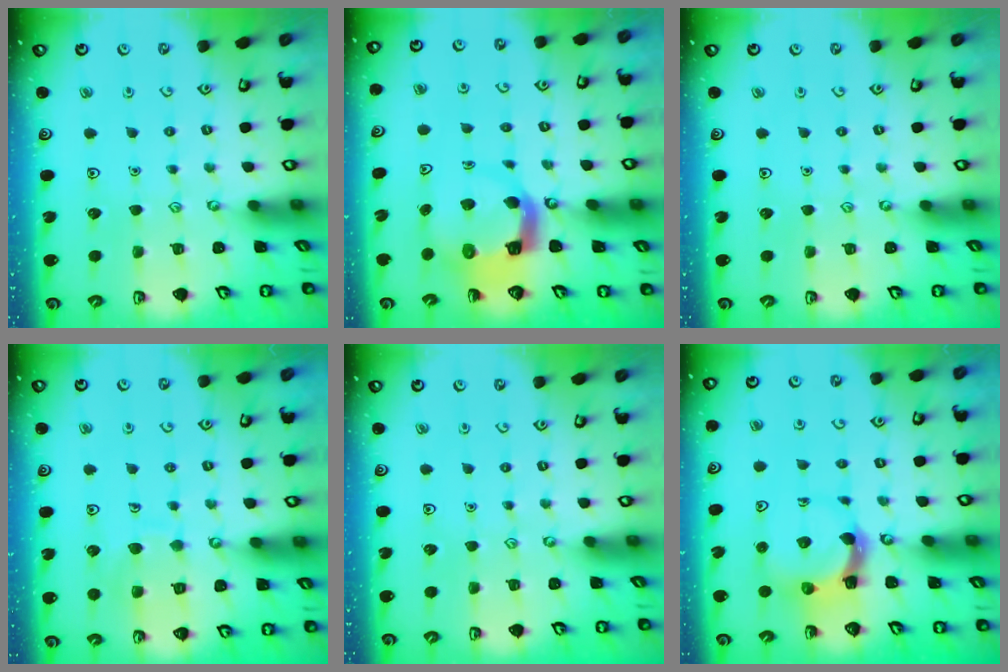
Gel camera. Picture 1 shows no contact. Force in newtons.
{"total": 5.9, "press": 5.8, "slide": 1.0}
{"total": 0.0}
{"total": 8.6, "press": 8.6, "slide": 0.7}
{"total": 0.0}
{"total": 6.2, "press": 6.1, "slide": 1.4}